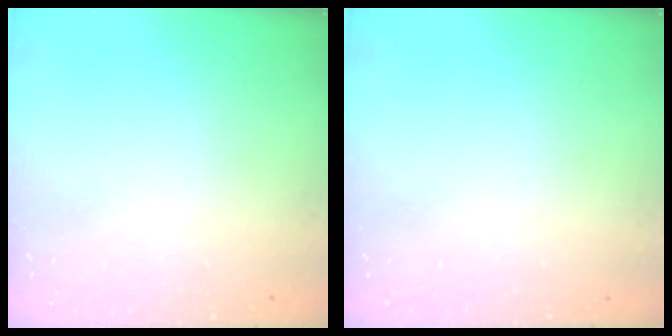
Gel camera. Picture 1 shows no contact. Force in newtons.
{"total": 0.0}